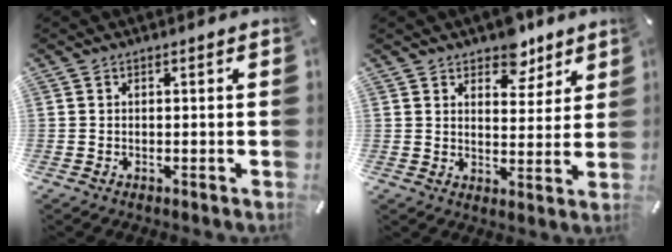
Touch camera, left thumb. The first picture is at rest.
{"total": 7.9, "force": [6.3, 4.6, 1.7], "torque": [-0.005, -0.047, 0.109]}